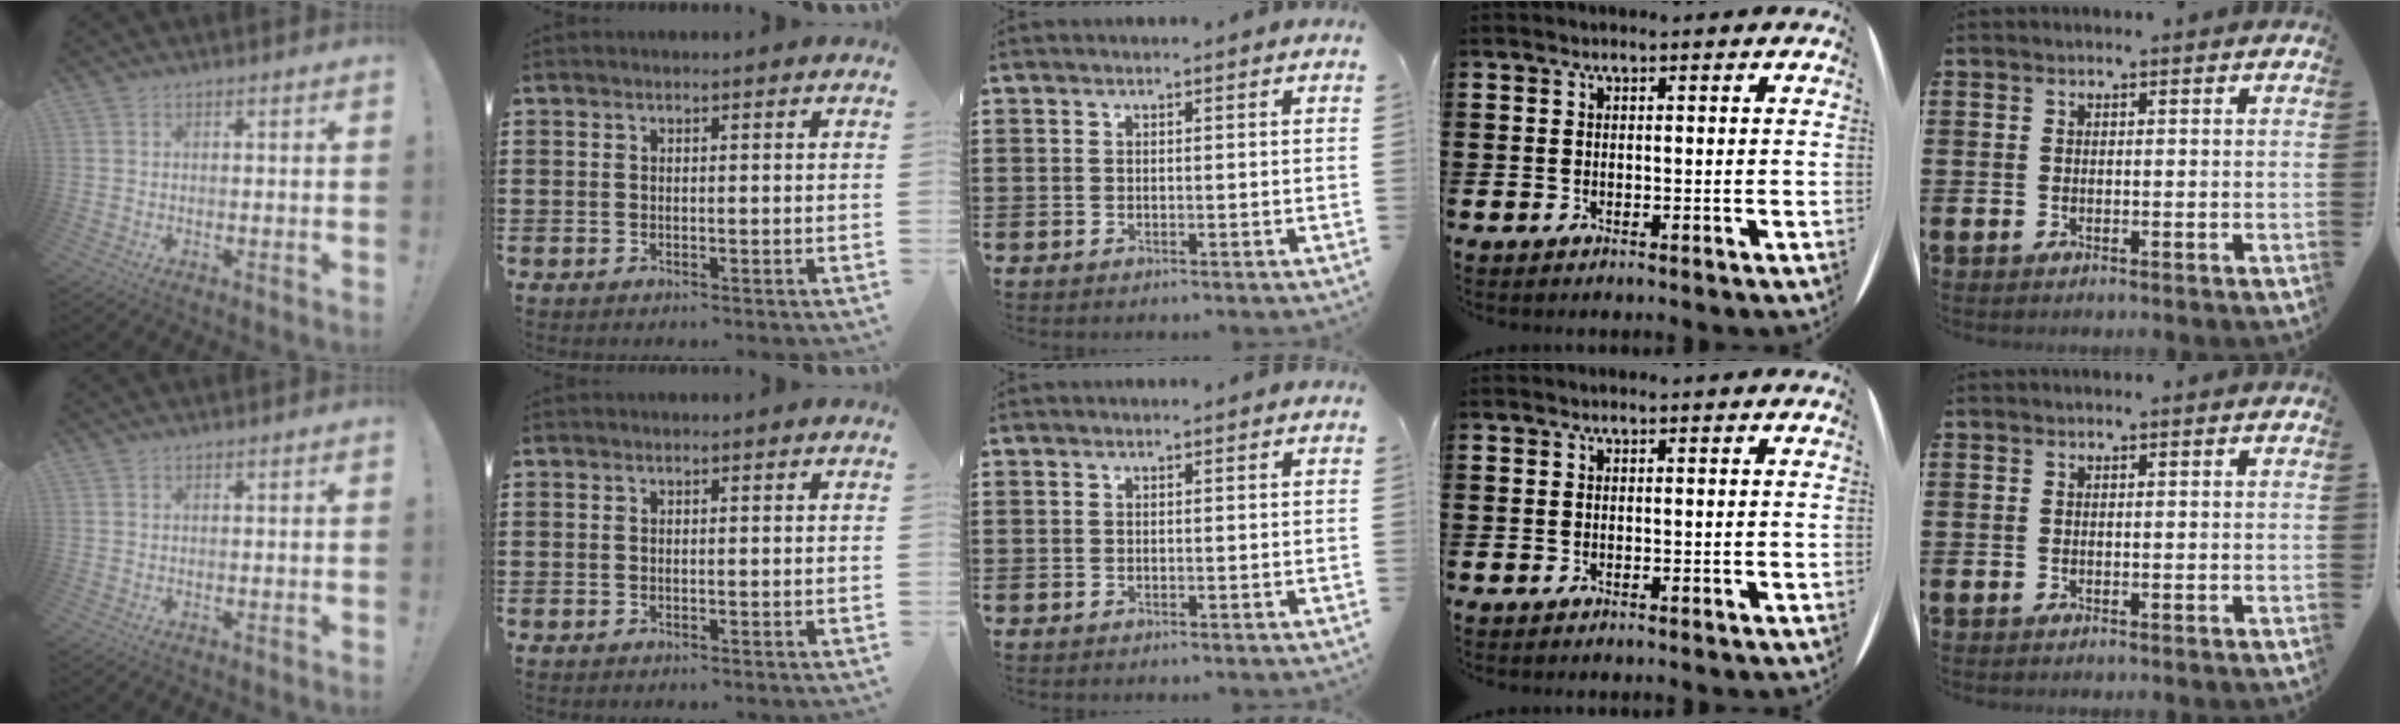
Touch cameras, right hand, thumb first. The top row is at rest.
{}